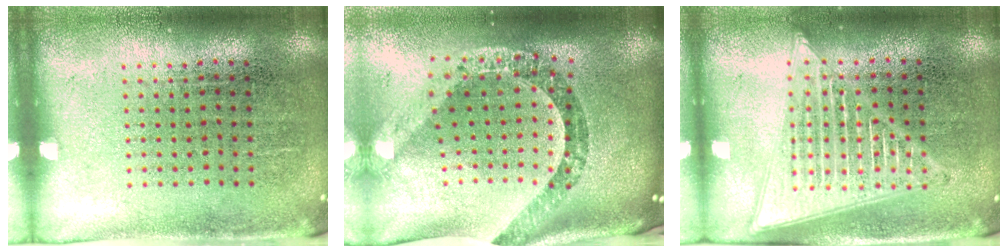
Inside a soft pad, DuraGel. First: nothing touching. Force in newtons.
{"total": 2.8, "press": 2.1, "slide": 1.8}
{"total": 3.1, "press": 3.1, "slide": 0.3}